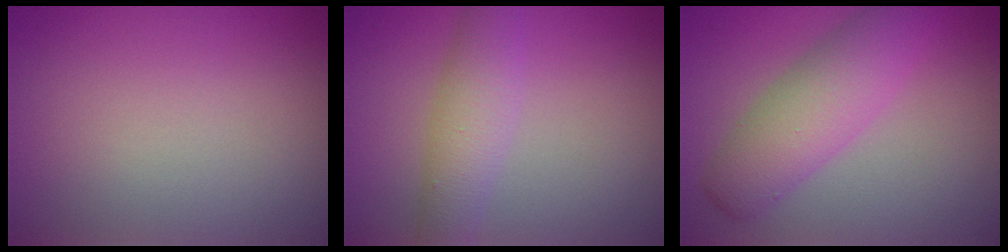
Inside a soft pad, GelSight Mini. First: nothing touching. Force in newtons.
{"total": 3.8, "press": 3.8, "slide": 0.1}
{"total": 5.4, "press": 5.4, "slide": 0.1}